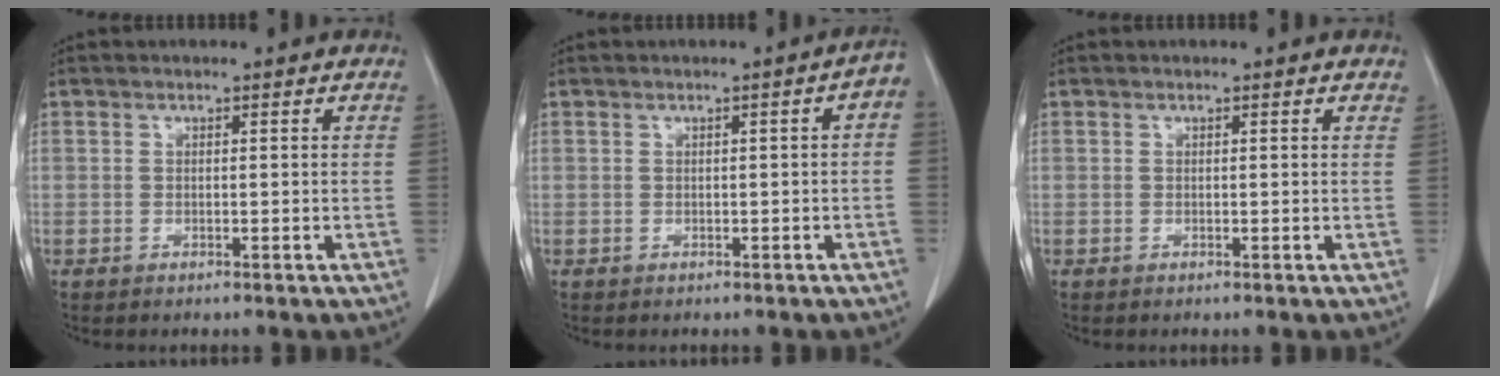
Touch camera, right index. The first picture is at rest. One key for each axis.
{"total": 2.2, "fx": 0.0, "fy": 0.4, "fz": 2.1, "tx": -0.022, "ty": 0.008, "tz": -0.002}
{"total": 0.5, "fx": 0.5, "fy": 0.1, "fz": 0.1, "tx": -0.008, "ty": 0.000, "tz": 0.000}